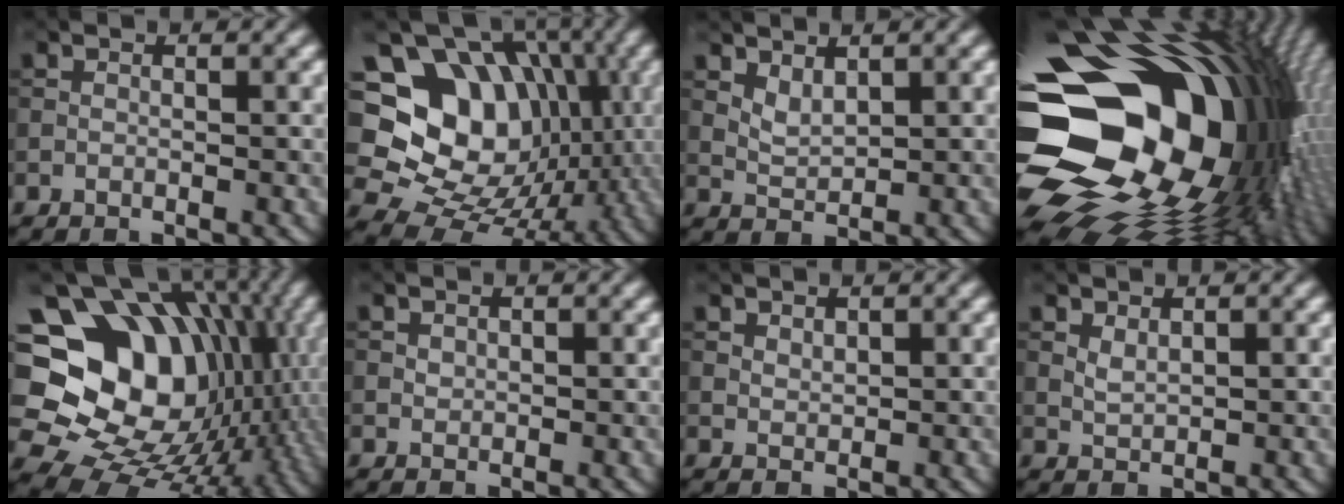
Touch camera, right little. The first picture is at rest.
{"total": 15.1, "force": [1.8, 12.5, 8.4], "torque": [-0.162, 0.018, 0.029]}
{"total": 1.7, "force": [1.1, 0.8, 1.0], "torque": [-0.021, -0.005, 0.028]}
{"total": 21.9, "force": [1.1, 15.6, 15.4], "torque": [-0.307, -0.039, 0.036]}
{"total": 19.2, "force": [1.2, 15.6, 11.1], "torque": [-0.190, 0.011, 0.027]}
{"total": 0.5, "force": [0.3, 0.4, 0.1], "torque": [-0.003, -0.002, 0.008]}
{"total": 1.0, "force": [0.7, 0.5, 0.4], "torque": [-0.009, -0.002, 0.017]}
{"total": 1.2, "force": [0.6, 0.6, 0.8], "torque": [-0.019, -0.003, 0.018]}